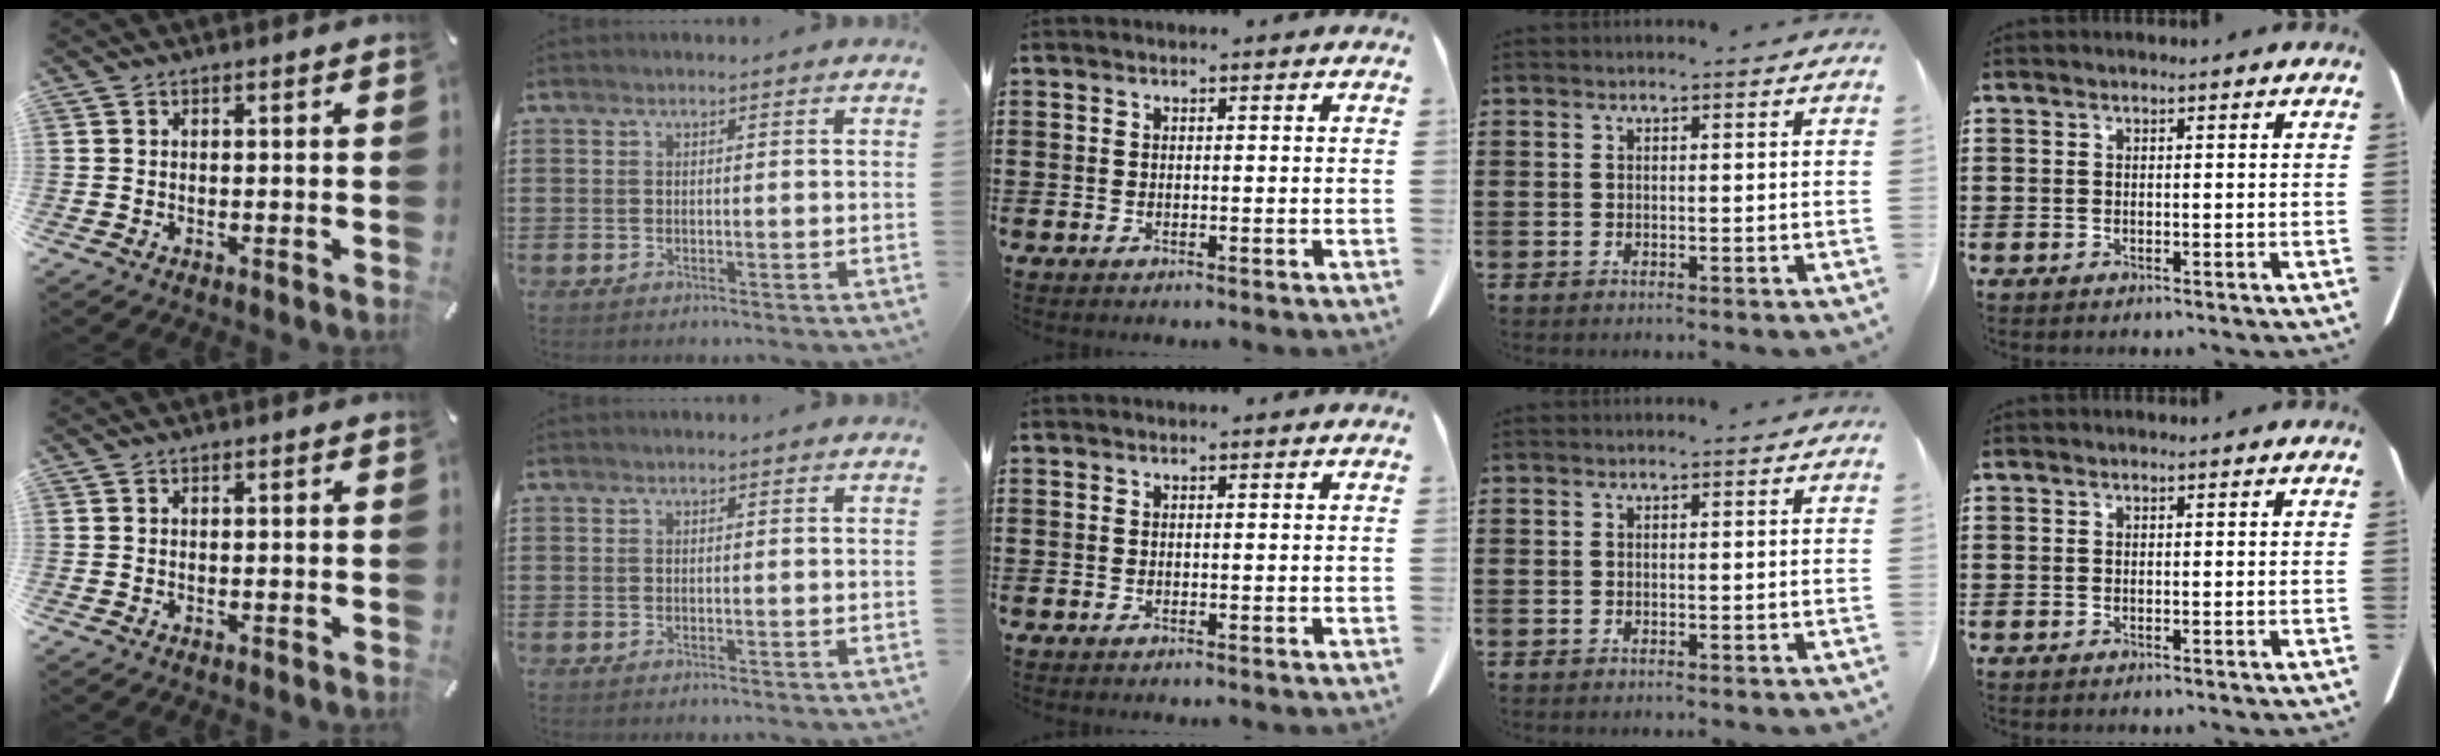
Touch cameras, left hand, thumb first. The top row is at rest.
{}